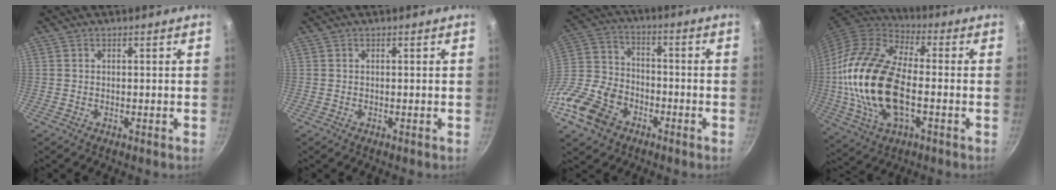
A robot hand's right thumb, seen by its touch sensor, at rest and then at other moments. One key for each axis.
{"total": 0.0}
{"total": 16.8, "fx": -8.6, "fy": 11.6, "fz": 8.5, "tx": -0.173, "ty": 0.054, "tz": -0.174}
{"total": 22.4, "fx": -2.3, "fy": 12.0, "fz": 18.8, "tx": -0.369, "ty": 0.023, "tz": -0.050}